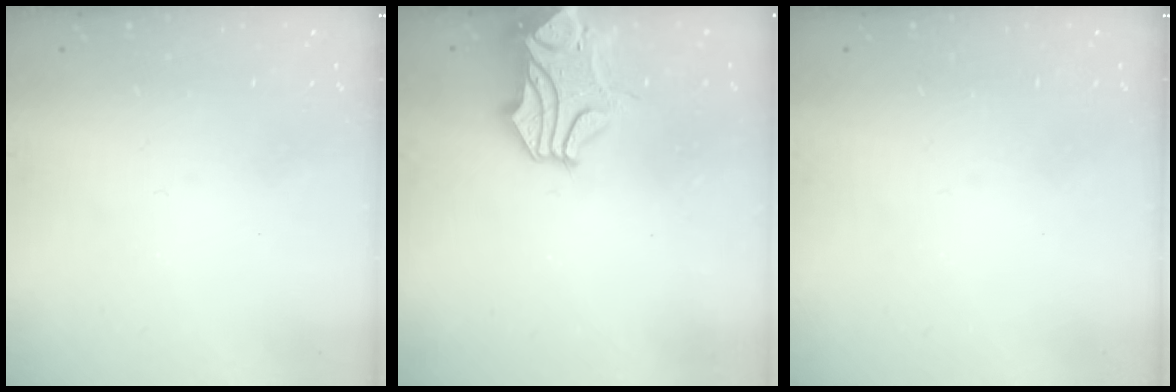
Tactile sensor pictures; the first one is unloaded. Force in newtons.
{"total": 2.6, "press": 2.3, "slide": 1.4}
{"total": 0.0}